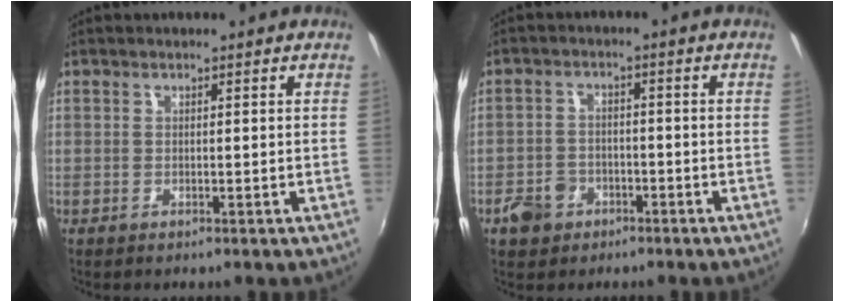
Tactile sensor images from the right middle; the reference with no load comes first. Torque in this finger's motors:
{"motor_torque": [0.58, -0.51, 0.02, 0.01]}